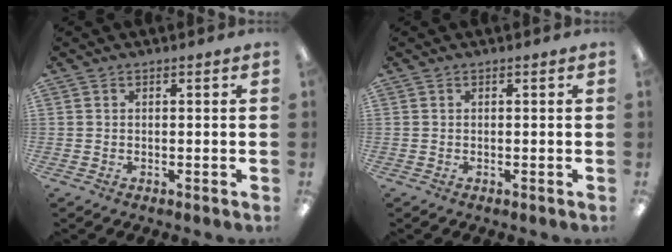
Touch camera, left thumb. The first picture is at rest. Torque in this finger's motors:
{"motor_torque": [-0.21, -0.12, -0.05, 0.21, 0.01]}